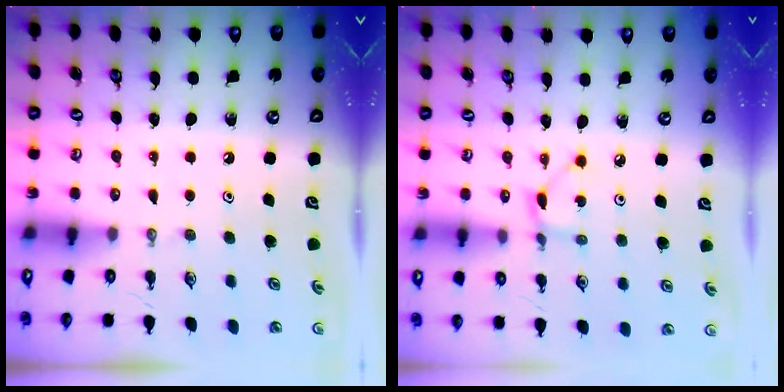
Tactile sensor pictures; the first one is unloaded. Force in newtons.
{"total": 2.4, "press": 2.4, "slide": 0.3}